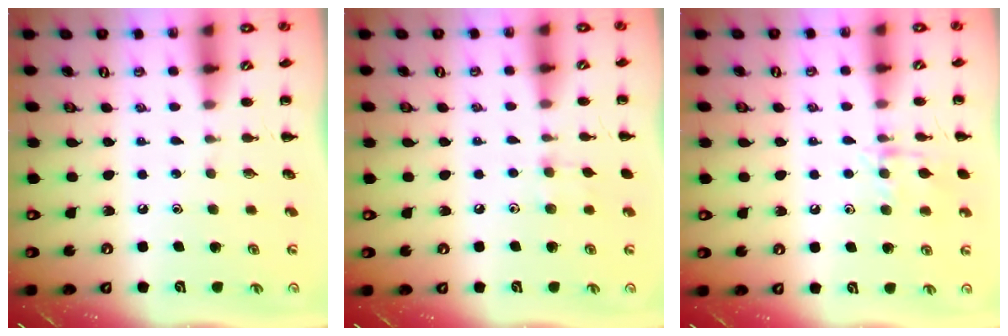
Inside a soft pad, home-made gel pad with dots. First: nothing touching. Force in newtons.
{"total": 5.8, "press": 5.5, "slide": 1.9}
{"total": 9.6, "press": 9.5, "slide": 0.8}